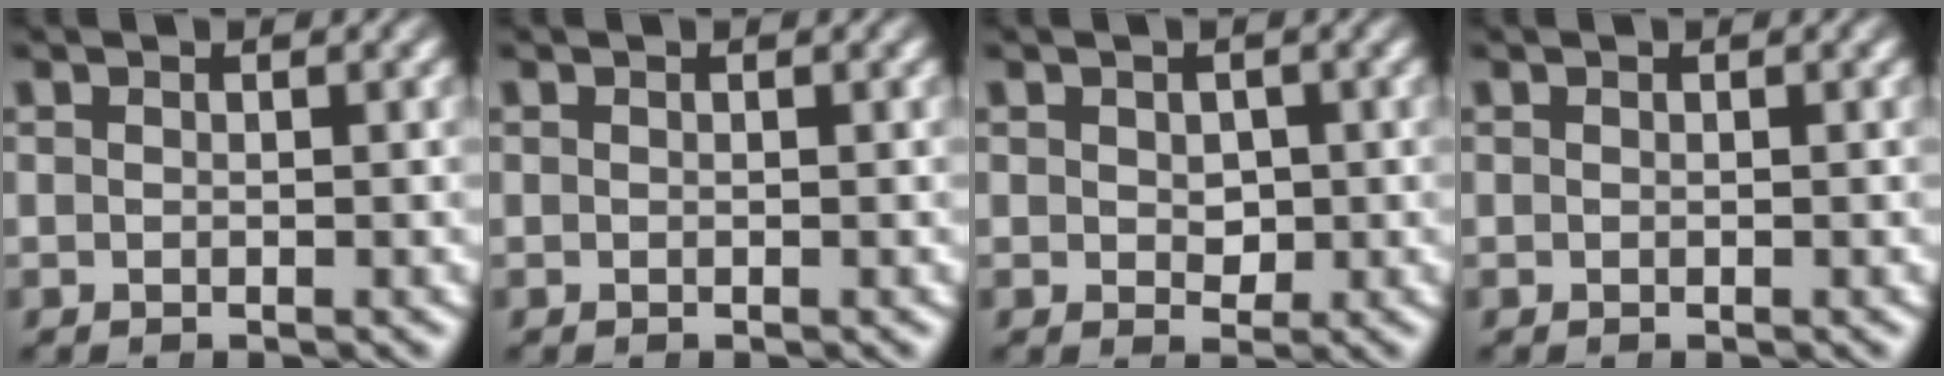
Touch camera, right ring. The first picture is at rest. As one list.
[{"total": 0.0}, {"total": 1.6, "force": [0.4, 1.4, 0.7], "torque": [-0.020, -0.015, 0.014]}, {"total": 0.0}]